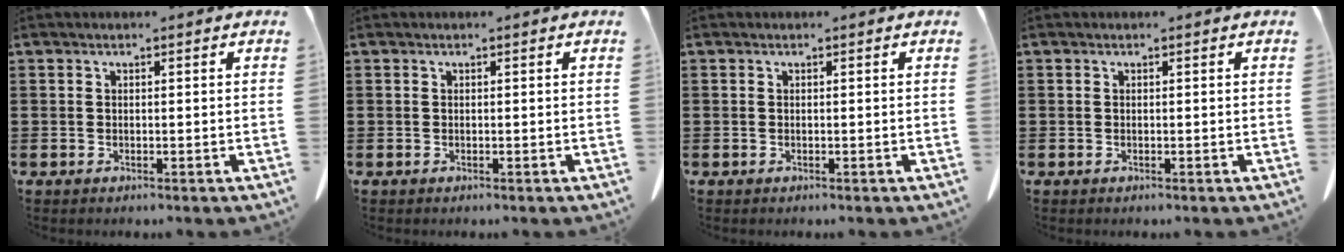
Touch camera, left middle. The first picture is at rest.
{"total": 0.0}
{"total": 0.0}
{"total": 0.0}